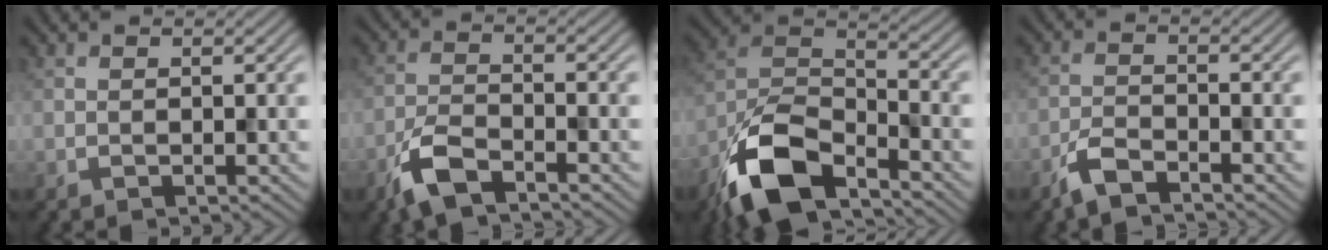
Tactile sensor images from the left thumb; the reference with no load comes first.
{"total": 5.8, "force": [-4.0, 1.9, 3.7], "torque": [-0.082, -0.006, -0.091]}
{"total": 12.2, "force": [-8.2, 4.9, 7.6], "torque": [-0.153, -0.008, -0.178]}
{"total": 3.7, "force": [-2.9, 0.9, 2.2], "torque": [-0.050, -0.003, -0.070]}